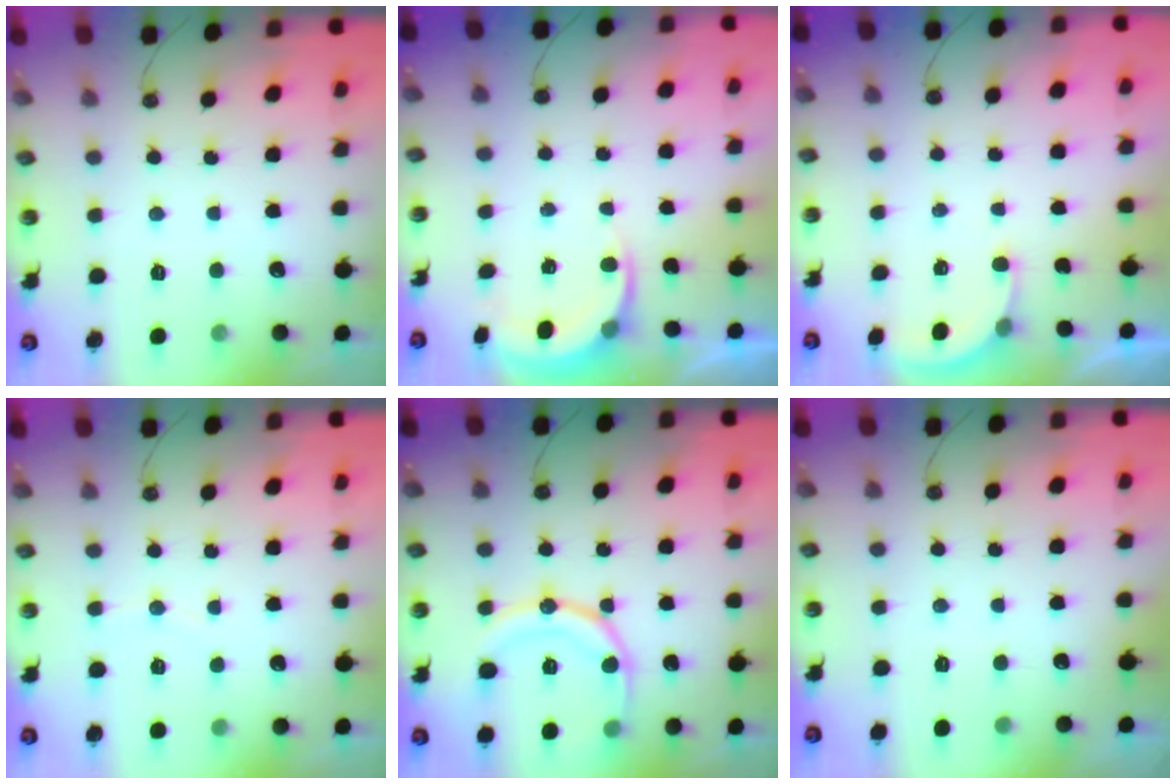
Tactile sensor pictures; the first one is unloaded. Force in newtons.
{"total": 5.7, "press": 5.4, "slide": 1.6}
{"total": 2.4, "press": 2.4, "slide": 0.3}
{"total": 3.4, "press": 3.3, "slide": 0.4}
{"total": 15.6, "press": 15.5, "slide": 1.6}
{"total": 1.5, "press": 0.2, "slide": 1.5}